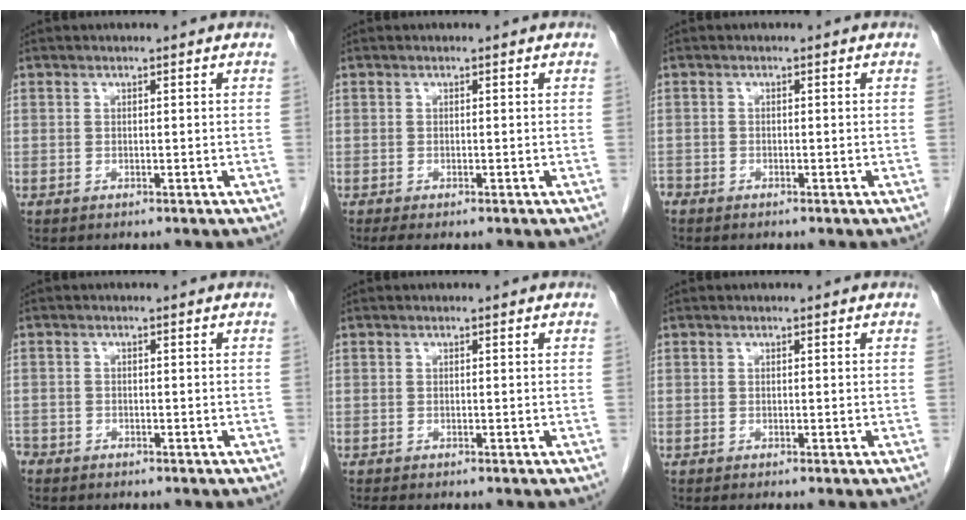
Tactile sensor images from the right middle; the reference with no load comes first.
{"total": 2.1, "force": [-1.6, 0.5, 1.3], "torque": [-0.022, -0.007, -0.022]}
{"total": 1.5, "force": [-1.3, 0.7, 0.2], "torque": [-0.010, -0.001, -0.024]}
{"total": 3.5, "force": [-3.0, 1.8, 0.7], "torque": [-0.018, 0.000, -0.051]}
{"total": 2.1, "force": [-1.8, 0.3, 1.0], "torque": [-0.018, -0.006, -0.024]}
{"total": 0.9, "force": [-0.8, -0.2, 0.5], "torque": [-0.005, 0.002, -0.010]}